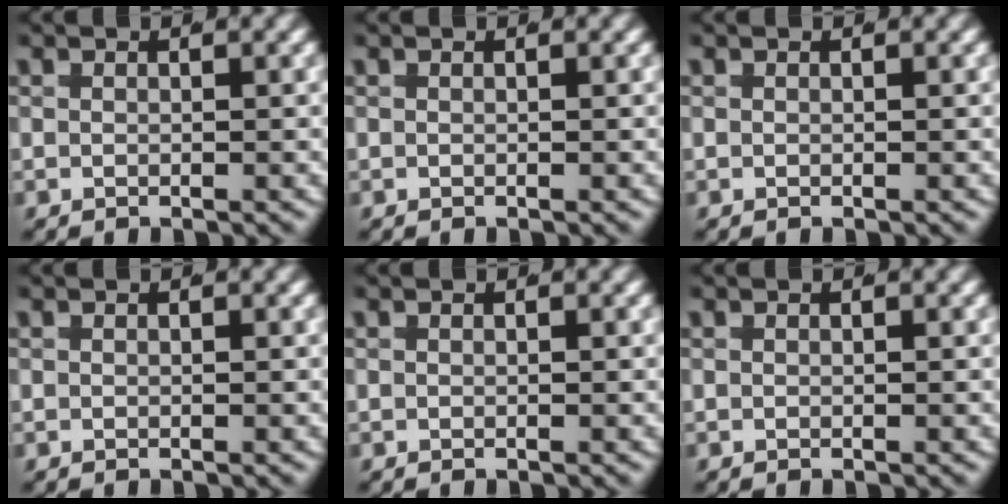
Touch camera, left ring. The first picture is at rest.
{"total": 0.0}
{"total": 0.0}
{"total": 0.0}
{"total": 0.0}
{"total": 0.0}